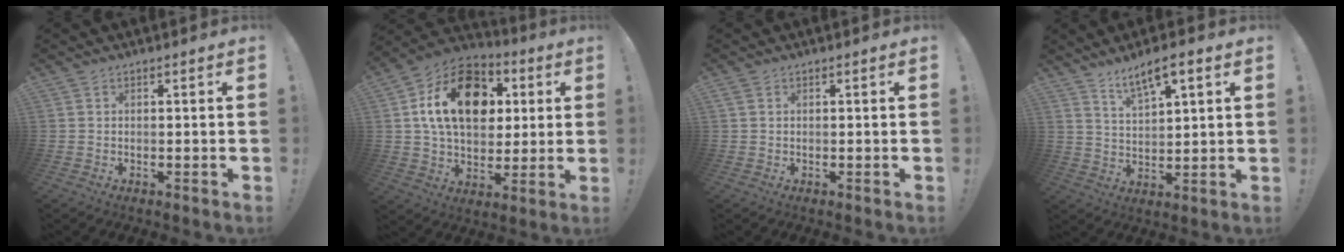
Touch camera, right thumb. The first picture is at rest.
{"total": 20.0, "force": [5.7, 13.9, 13.2], "torque": [-0.209, -0.004, 0.105]}
{"total": 1.2, "force": [0.5, 0.8, 0.7], "torque": [-0.013, 0.003, 0.010]}
{"total": 7.8, "force": [5.3, 2.3, 5.3], "torque": [-0.087, -0.024, 0.091]}